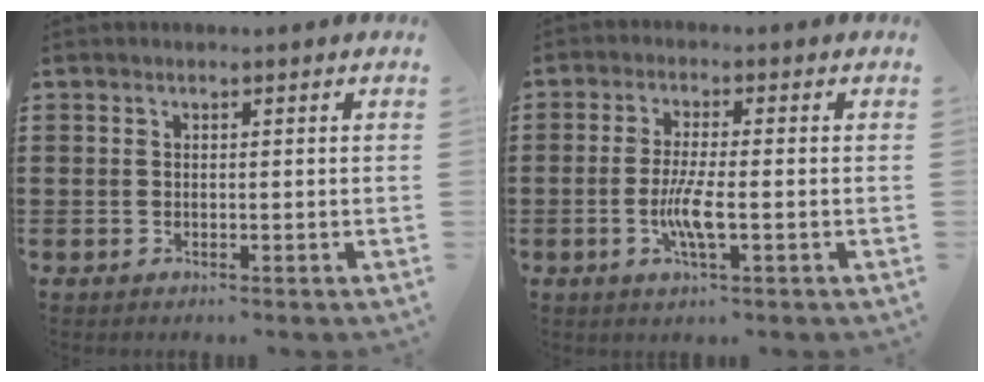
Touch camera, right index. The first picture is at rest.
{"total": 5.2, "force": [-1.5, 0.7, 4.9], "torque": [-0.104, -0.011, -0.032]}